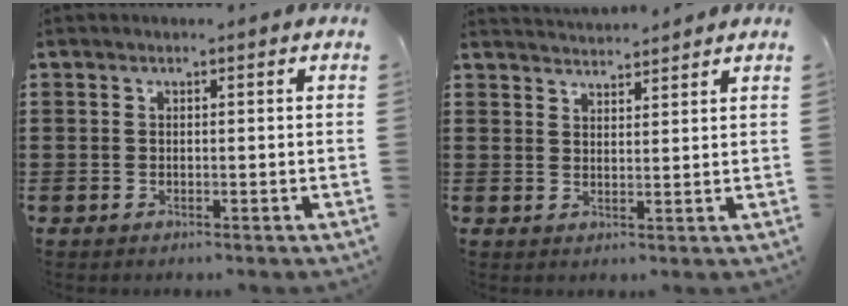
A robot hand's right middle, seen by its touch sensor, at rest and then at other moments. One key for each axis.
{"total": 2.7, "fx": 2.7, "fy": 0.0, "fz": -0.2, "tx": -0.003, "ty": -0.006, "tz": 0.052}